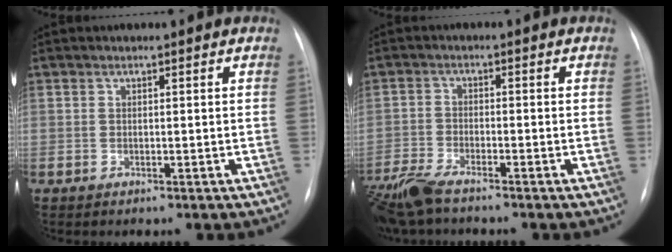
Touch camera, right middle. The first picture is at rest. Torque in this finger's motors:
{"motor_torque": [0.93, -0.87, 0.21, 0.07]}